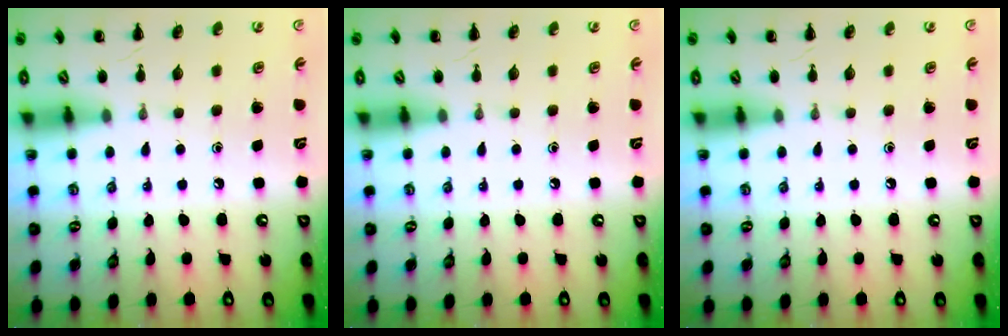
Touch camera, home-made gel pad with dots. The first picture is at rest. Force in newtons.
{"total": 0.0}
{"total": 0.0}